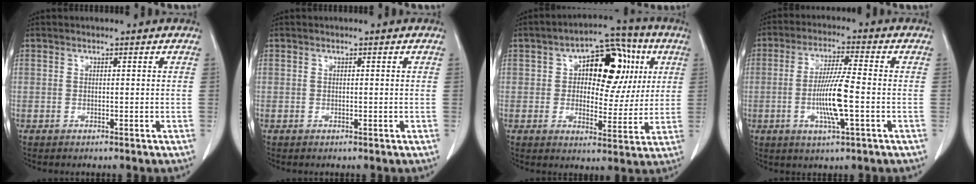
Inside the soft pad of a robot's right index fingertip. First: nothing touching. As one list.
[{"total": 0.0}, {"total": 13.4, "force": [3.5, 7.2, 10.7], "torque": [-0.135, 0.039, 0.054]}, {"total": 8.8, "force": [-1.8, 0.3, 8.7], "torque": [-0.167, -0.007, -0.036]}]